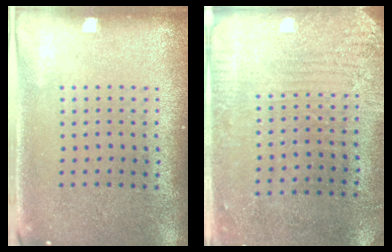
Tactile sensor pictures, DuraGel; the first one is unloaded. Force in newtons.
{"total": 2.8, "press": 2.4, "slide": 1.5}